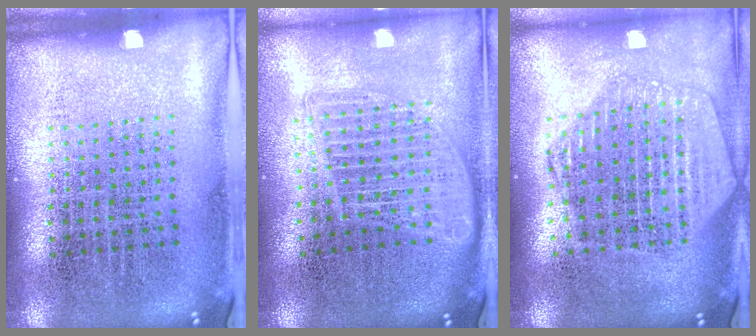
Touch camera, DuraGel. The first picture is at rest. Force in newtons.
{"total": 1.6, "press": 1.4, "slide": 0.8}
{"total": 2.2, "press": 2.0, "slide": 1.0}